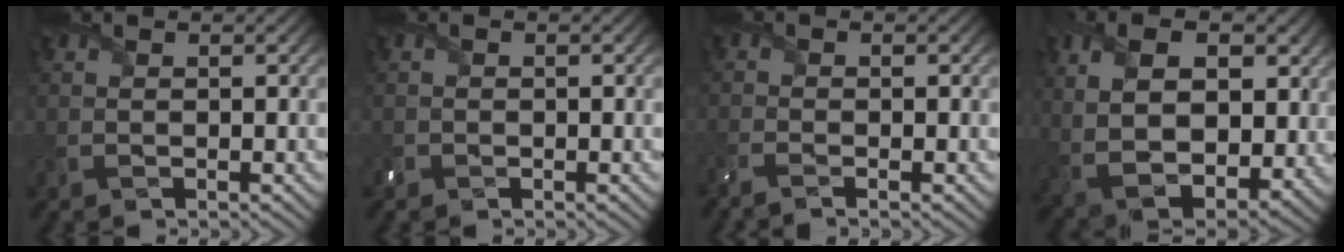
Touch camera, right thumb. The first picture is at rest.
{"total": 1.0, "force": [-0.6, 0.8, 0.2], "torque": [-0.006, -0.002, -0.016]}
{"total": 2.6, "force": [-2.0, 0.7, 1.6], "torque": [-0.044, -0.006, -0.046]}
{"total": 13.8, "force": [2.5, 8.6, 10.4], "torque": [-0.202, -0.011, 0.052]}